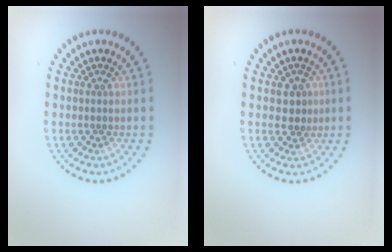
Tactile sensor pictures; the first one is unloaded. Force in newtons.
{"total": 1.8, "press": 1.7, "slide": 0.6}